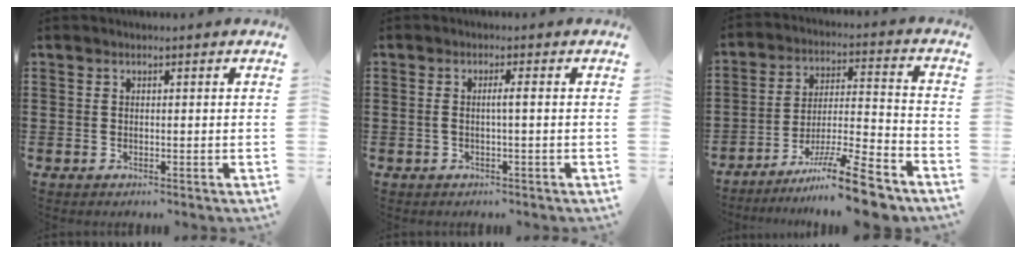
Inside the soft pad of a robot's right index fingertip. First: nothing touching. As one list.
[{"total": 1.9, "force": [-0.3, -0.1, 1.8], "torque": [-0.034, -0.001, -0.008]}, {"total": 13.2, "force": [-10.2, 1.0, 8.2], "torque": [-0.118, 0.037, -0.186]}]